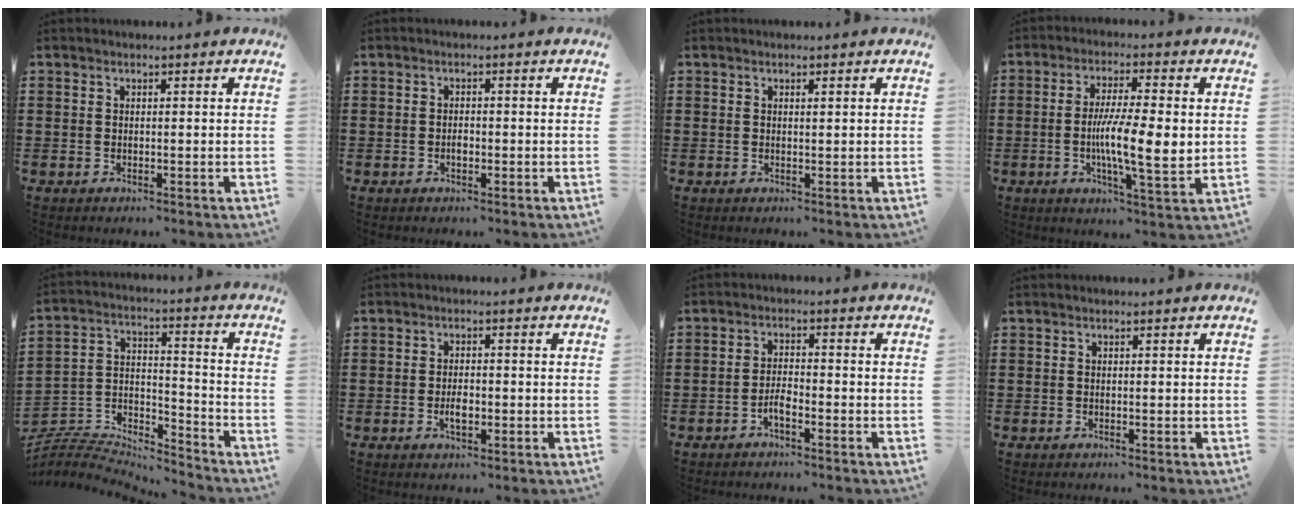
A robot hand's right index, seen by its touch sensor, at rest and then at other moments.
{"total": 1.2, "force": [-0.4, 0.6, 1.0], "torque": [-0.019, -0.001, -0.007]}
{"total": 0.5, "force": [0.3, 0.1, 0.4], "torque": [-0.008, 0.001, 0.006]}
{"total": 9.5, "force": [-0.4, 1.9, 9.3], "torque": [-0.154, -0.002, -0.007]}
{"total": 6.2, "force": [-6.0, 1.0, 0.9], "torque": [-0.031, -0.006, -0.125]}
{"total": 2.5, "force": [-0.7, 1.1, 2.2], "torque": [-0.040, 0.001, -0.012]}
{"total": 2.6, "force": [-1.6, 0.6, 1.9], "torque": [-0.041, 0.002, -0.031]}
{"total": 0.0}